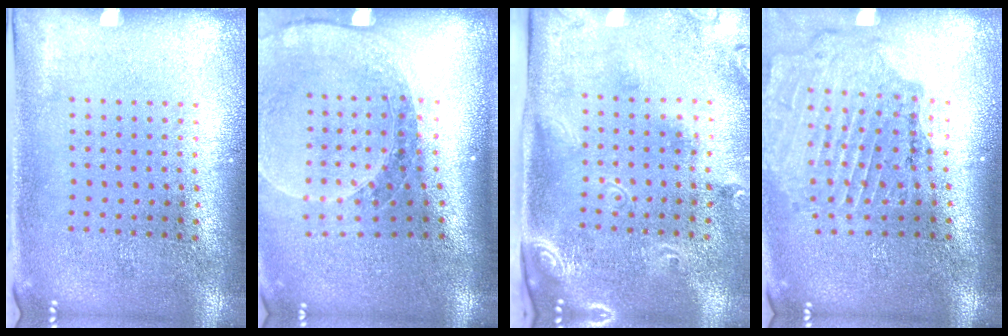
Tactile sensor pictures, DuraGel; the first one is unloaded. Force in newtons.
{"total": 1.8, "press": 1.7, "slide": 0.6}
{"total": 2.5, "press": 1.7, "slide": 1.8}
{"total": 1.6, "press": 1.6, "slide": 0.1}